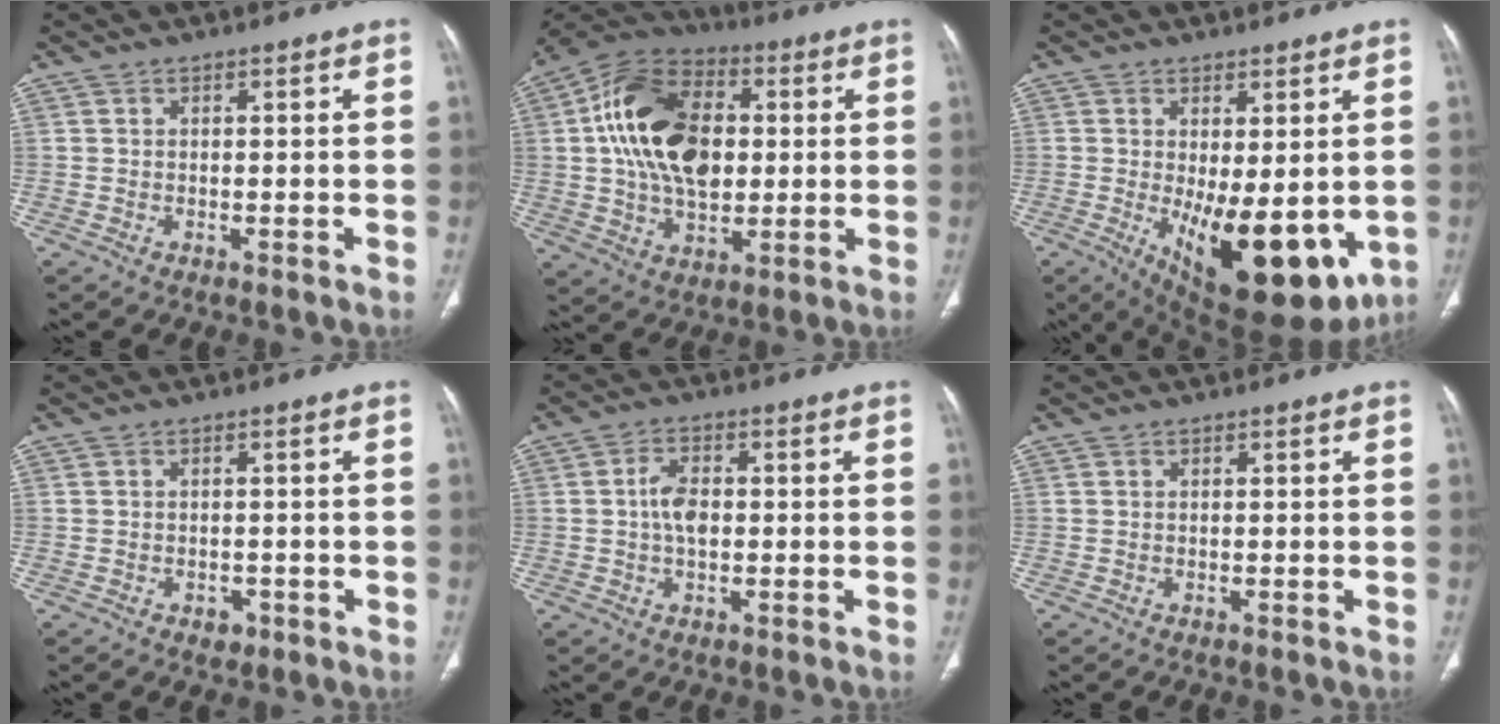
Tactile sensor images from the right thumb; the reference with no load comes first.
{"total": 19.5, "force": [3.3, 12.2, 14.8], "torque": [-0.246, 0.007, 0.058]}
{"total": 16.2, "force": [-3.2, 6.7, 14.4], "torque": [-0.199, -0.032, -0.022]}
{"total": 1.9, "force": [-0.9, 1.4, 0.9], "torque": [-0.007, 0.003, -0.007]}
{"total": 4.6, "force": [0.0, 2.7, 3.7], "torque": [-0.070, 0.008, -0.004]}
{"total": 0.0}